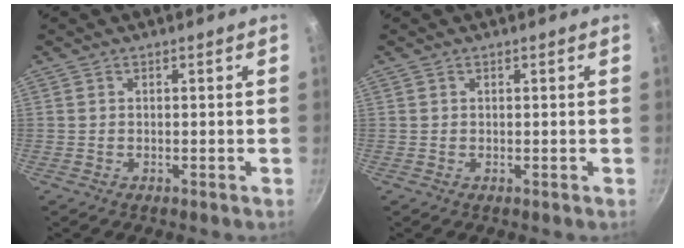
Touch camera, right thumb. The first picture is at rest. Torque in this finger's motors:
{"motor_torque": [-0.24, 0.25, -0.50, 0.31, 0.03]}